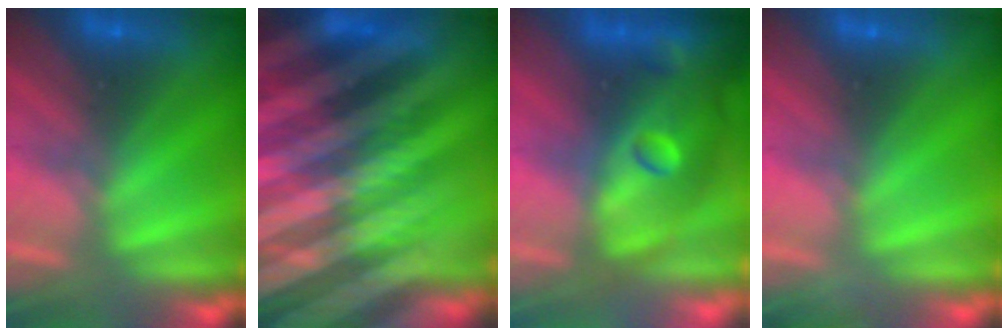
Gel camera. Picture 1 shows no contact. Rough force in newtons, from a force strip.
{"total": 9.1}
{"total": 11.3}
{"total": 2.9}